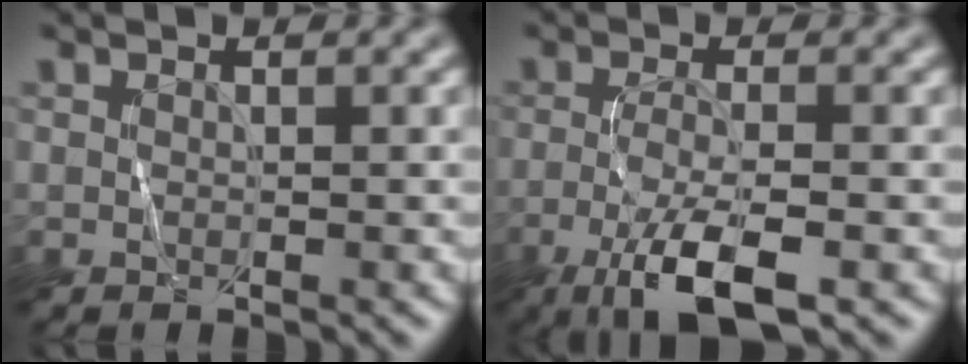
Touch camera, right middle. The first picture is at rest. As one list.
[{"total": 6.0, "force": [-2.7, 1.4, 5.1], "torque": [-0.104, -0.004, -0.055]}]